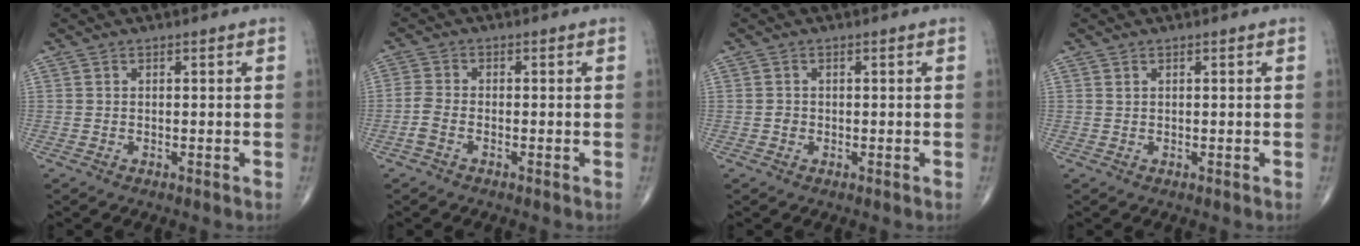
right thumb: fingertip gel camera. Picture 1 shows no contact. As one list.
[{"total": 2.8, "force": [-1.3, 1.4, 2.0], "torque": [-0.054, 0.011, -0.033]}, {"total": 0.9, "force": [-0.2, 0.8, 0.3], "torque": [0.000, 0.004, -0.006]}, {"total": 0.0}]